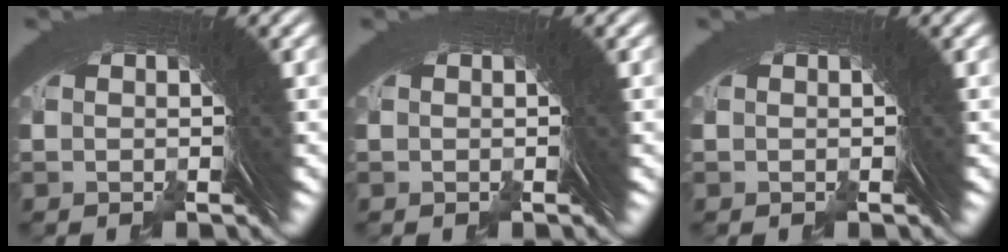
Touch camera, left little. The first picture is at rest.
{"total": 0.0}
{"total": 0.0}